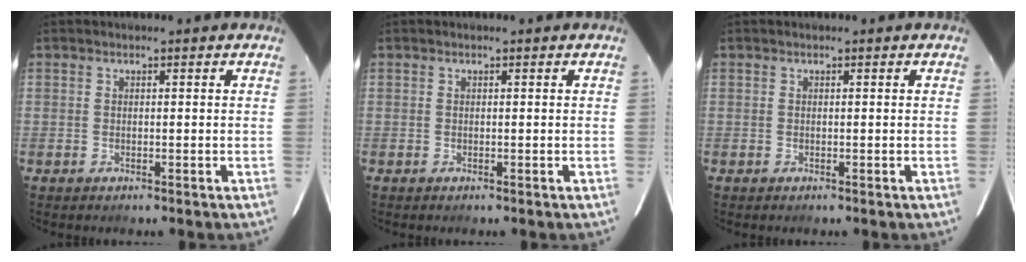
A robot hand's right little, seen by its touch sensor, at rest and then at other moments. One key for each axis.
{"total": 0.0}
{"total": 0.0}